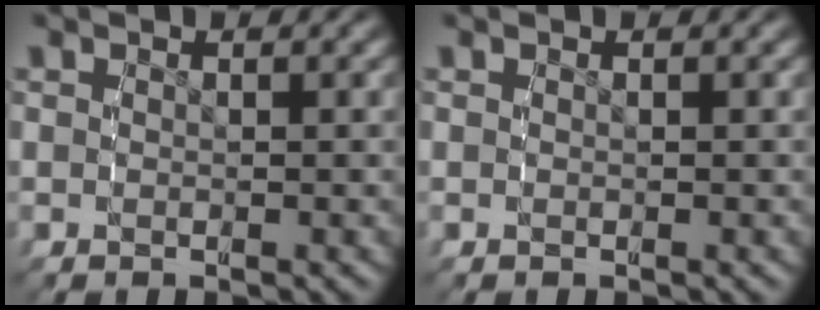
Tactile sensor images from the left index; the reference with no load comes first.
{"total": 0.0}